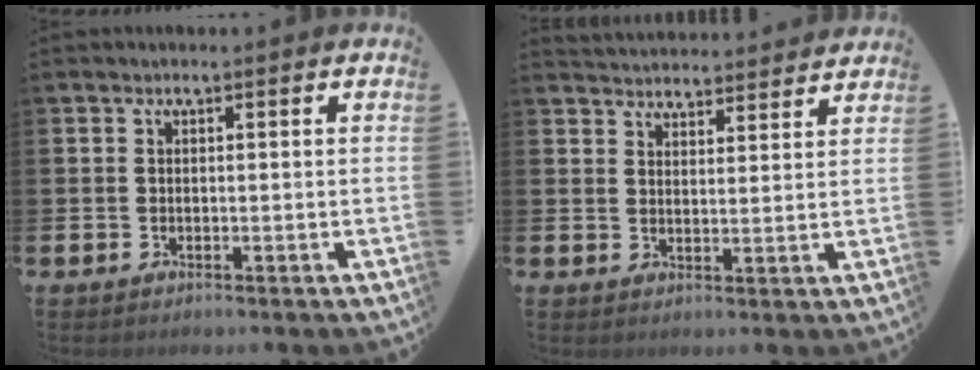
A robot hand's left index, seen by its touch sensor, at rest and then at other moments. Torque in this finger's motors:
{"motor_torque": [0.92, -1.22, 0.07, 0.03]}